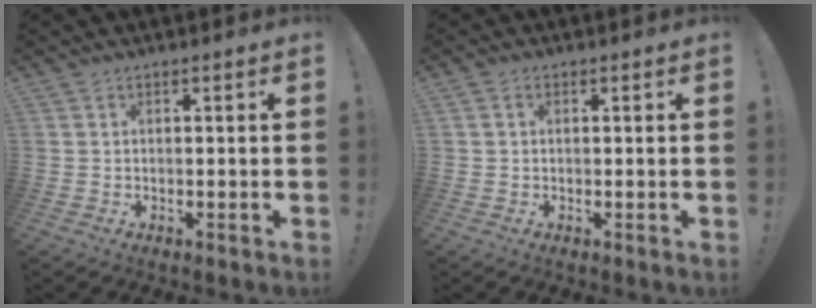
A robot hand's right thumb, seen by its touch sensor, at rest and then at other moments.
{"total": 1.0, "force": [0.3, 0.8, 0.6], "torque": [-0.008, 0.002, 0.004]}